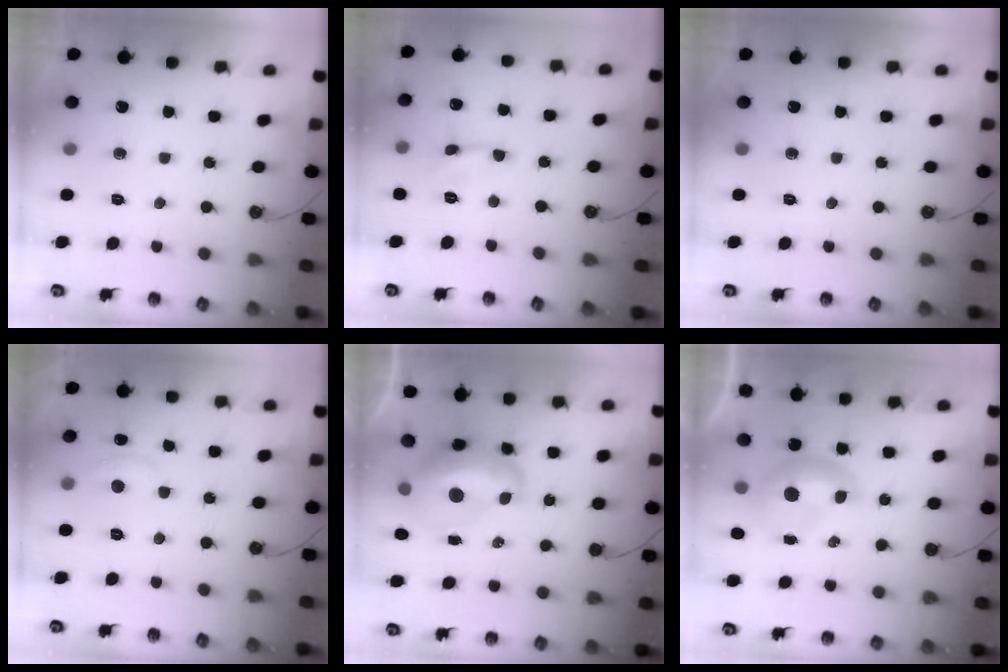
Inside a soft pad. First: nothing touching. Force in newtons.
{"total": 1.7, "press": 1.7, "slide": 0.5}
{"total": 0.0}
{"total": 2.1, "press": 2.0, "slide": 0.5}
{"total": 6.2, "press": 6.1, "slide": 1.2}
{"total": 0.0}